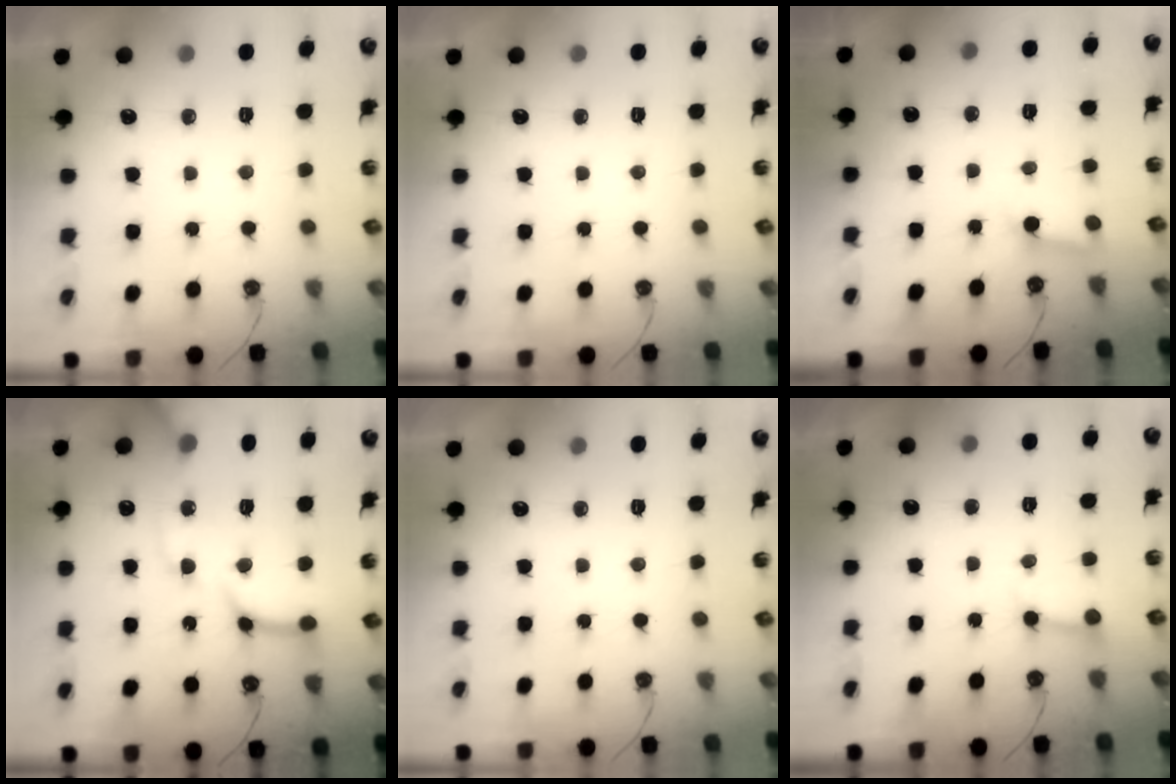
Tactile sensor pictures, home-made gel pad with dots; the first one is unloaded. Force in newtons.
{"total": 0.0}
{"total": 2.9, "press": 2.9, "slide": 0.2}
{"total": 15.7, "press": 15.5, "slide": 2.2}
{"total": 0.0}
{"total": 2.8, "press": 2.8, "slide": 0.5}